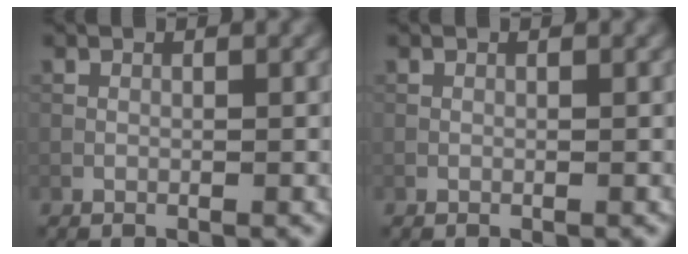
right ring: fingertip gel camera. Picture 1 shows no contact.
{"total": 0.0}